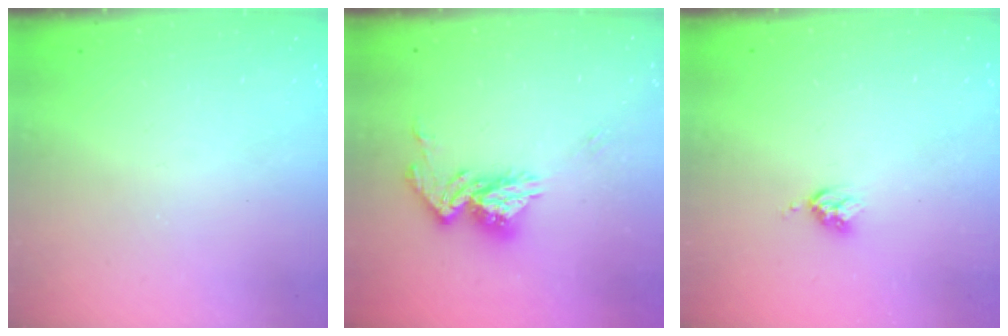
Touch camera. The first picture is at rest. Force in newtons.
{"total": 13.6, "press": 13.5, "slide": 1.3}
{"total": 3.7, "press": 3.6, "slide": 0.5}